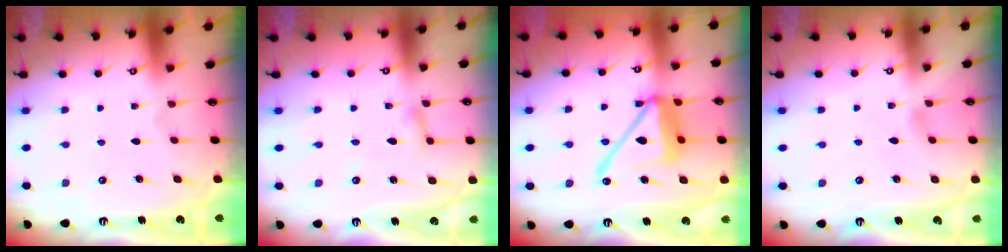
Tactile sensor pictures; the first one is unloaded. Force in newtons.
{"total": 2.6, "press": 2.6, "slide": 0.2}
{"total": 14.6, "press": 14.5, "slide": 1.8}
{"total": 3.6, "press": 3.6, "slide": 0.3}